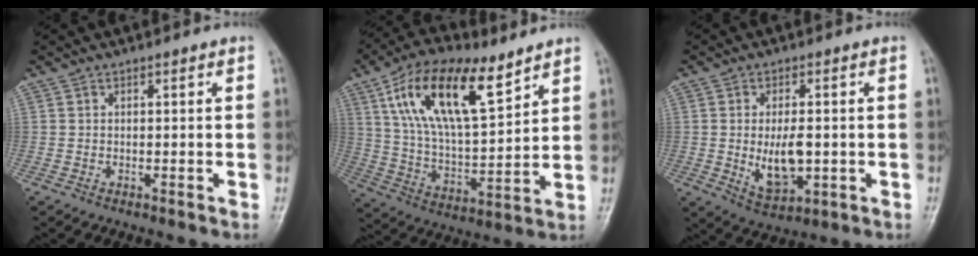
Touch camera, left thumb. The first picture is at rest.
{"total": 20.0, "force": [10.2, 8.4, 15.0], "torque": [-0.245, -0.031, 0.188]}
{"total": 8.7, "force": [-0.9, 4.6, 7.4], "torque": [-0.117, -0.007, -0.004]}